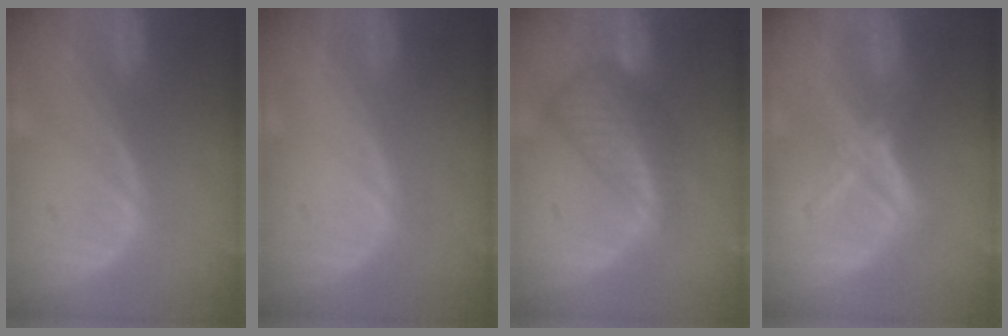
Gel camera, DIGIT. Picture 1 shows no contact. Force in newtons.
{"total": 0.0}
{"total": 8.4, "press": 7.3, "slide": 4.1}
{"total": 5.8, "press": 5.4, "slide": 1.9}